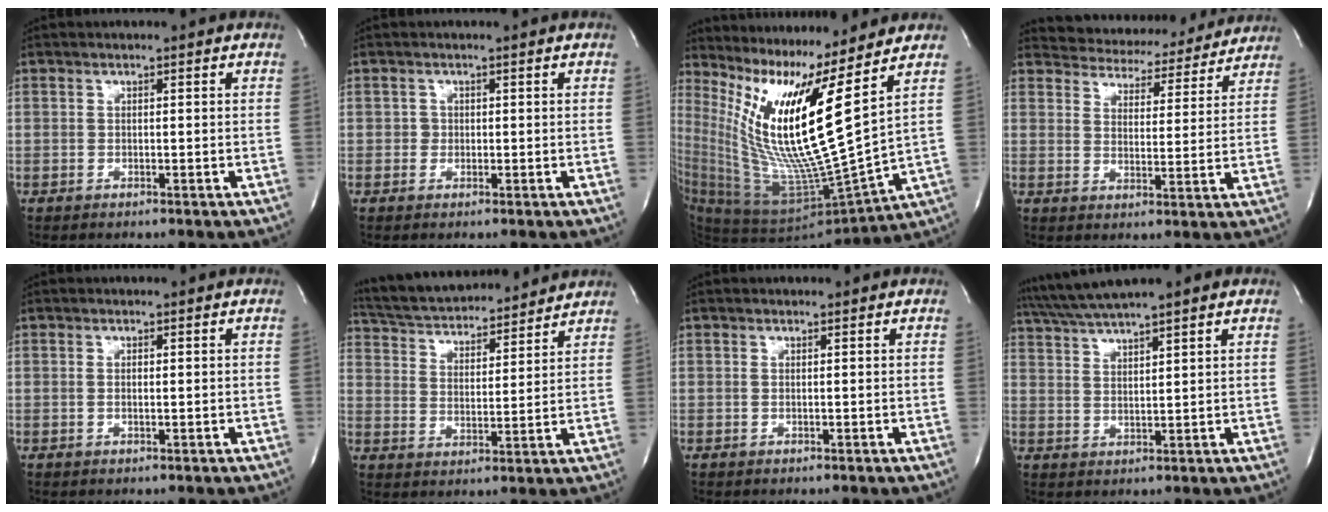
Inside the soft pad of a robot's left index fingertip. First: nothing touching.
{"total": 0.9, "force": [0.0, 0.8, 0.1], "torque": [0.003, 0.004, 0.001]}
{"total": 19.1, "force": [8.7, -1.1, 17.0], "torque": [-0.328, -0.035, 0.154]}
{"total": 14.0, "force": [13.3, 4.0, 1.8], "torque": [-0.012, 0.001, 0.163]}
{"total": 0.9, "force": [0.0, 0.2, 0.9], "torque": [-0.020, -0.002, 0.003]}
{"total": 17.8, "force": [16.6, 3.5, 5.5], "torque": [-0.103, 0.027, 0.260]}
{"total": 0.0}
{"total": 8.6, "force": [7.2, -0.3, 4.8], "torque": [-0.088, 0.034, 0.123]}